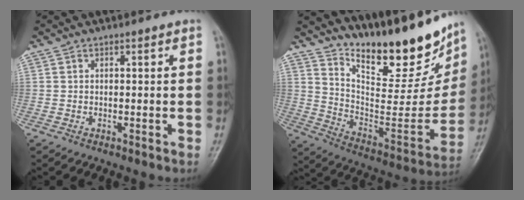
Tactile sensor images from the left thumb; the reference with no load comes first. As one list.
[{"total": 24.2, "force": [18.4, 7.7, 13.7], "torque": [-0.169, -0.108, 0.289]}]